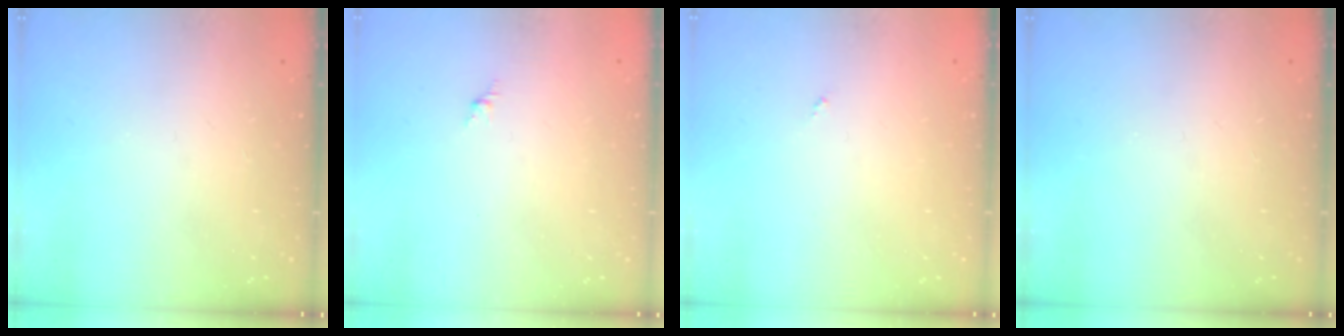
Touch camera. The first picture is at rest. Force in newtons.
{"total": 0.0}
{"total": 0.0}
{"total": 0.0}